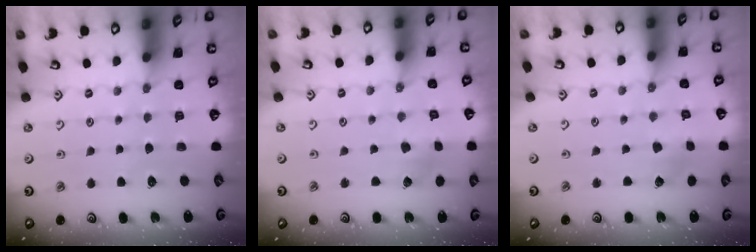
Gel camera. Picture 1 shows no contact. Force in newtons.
{"total": 1.8, "press": 1.8, "slide": 0.3}
{"total": 1.3, "press": 1.3, "slide": 0.1}